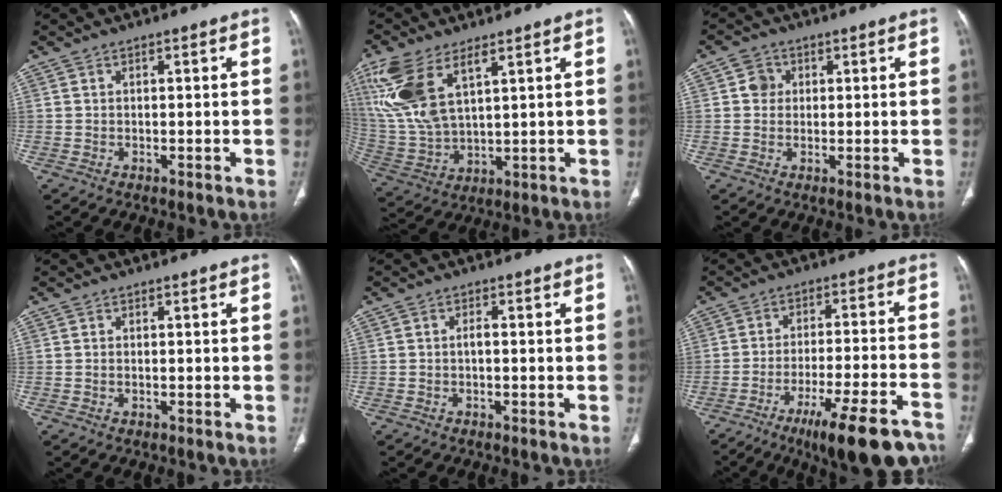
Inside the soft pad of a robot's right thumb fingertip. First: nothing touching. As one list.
[{"total": 15.0, "force": [7.3, 6.8, 11.2], "torque": [-0.254, -0.015, 0.159]}, {"total": 3.3, "force": [0.8, 3.0, 1.2], "torque": [-0.004, 0.001, 0.010]}, {"total": 0.6, "force": [-0.1, 0.4, 0.5], "torque": [-0.015, 0.003, 0.000]}, {"total": 1.1, "force": [-0.2, 0.5, 1.0], "torque": [-0.016, 0.003, -0.007]}, {"total": 17.5, "force": [-12.2, 3.7, 11.9], "torque": [-0.144, 0.059, -0.187]}]